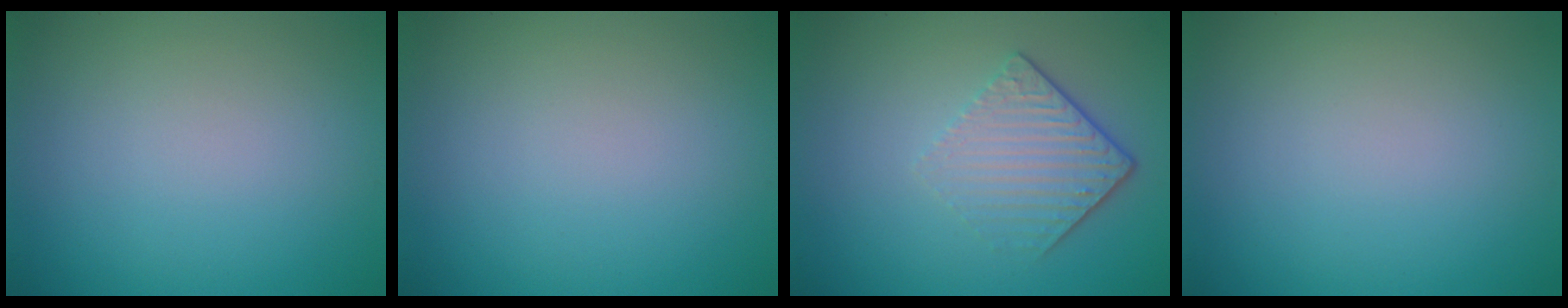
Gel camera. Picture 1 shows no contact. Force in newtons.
{"total": 0.0}
{"total": 4.3, "press": 2.8, "slide": 3.3}
{"total": 0.0}